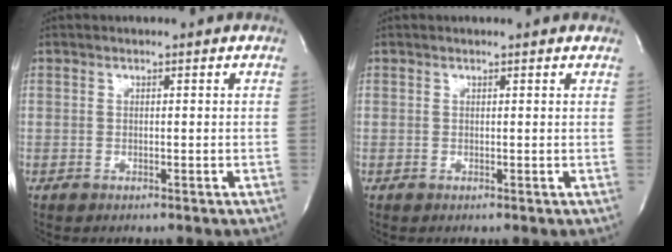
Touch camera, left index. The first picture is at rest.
{"total": 1.5, "force": [1.3, 0.6, 0.5], "torque": [-0.007, 0.004, 0.005]}